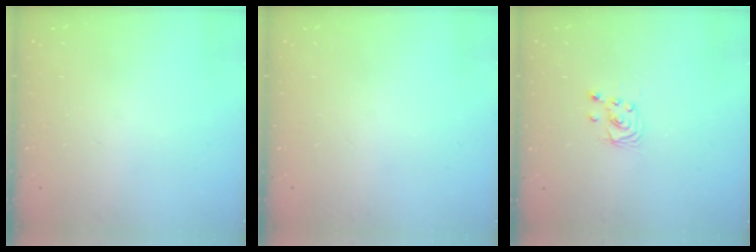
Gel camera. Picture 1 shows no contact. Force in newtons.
{"total": 0.0}
{"total": 2.4, "press": 2.4, "slide": 0.2}